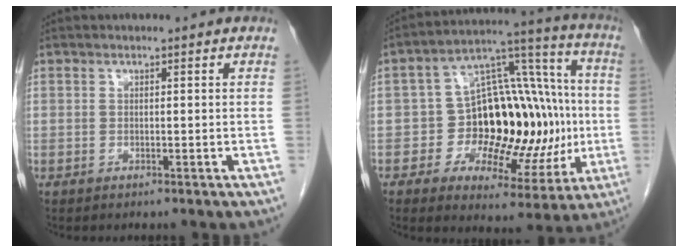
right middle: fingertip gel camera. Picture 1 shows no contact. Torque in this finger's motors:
{"motor_torque": [0.24, -0.37, 0.10, 0.02]}